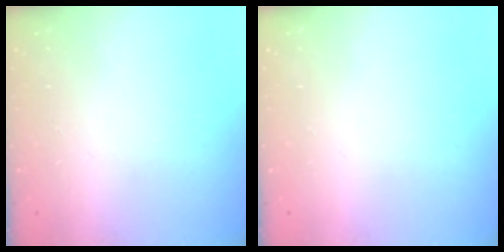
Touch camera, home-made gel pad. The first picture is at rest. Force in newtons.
{"total": 0.0}